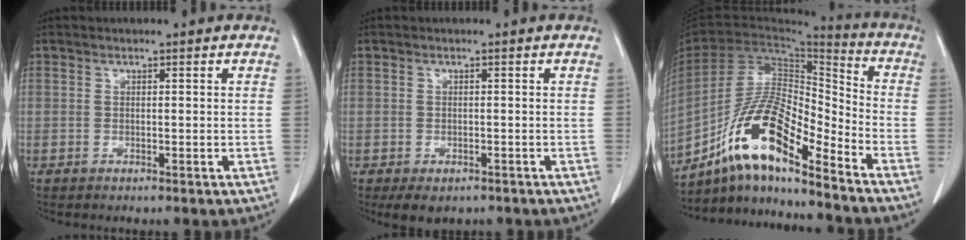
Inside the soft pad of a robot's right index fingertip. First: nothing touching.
{"total": 4.0, "force": [-2.7, 2.4, 1.7], "torque": [-0.019, -0.002, -0.033]}
{"total": 15.3, "force": [-10.3, 2.9, 10.9], "torque": [-0.205, 0.018, -0.186]}